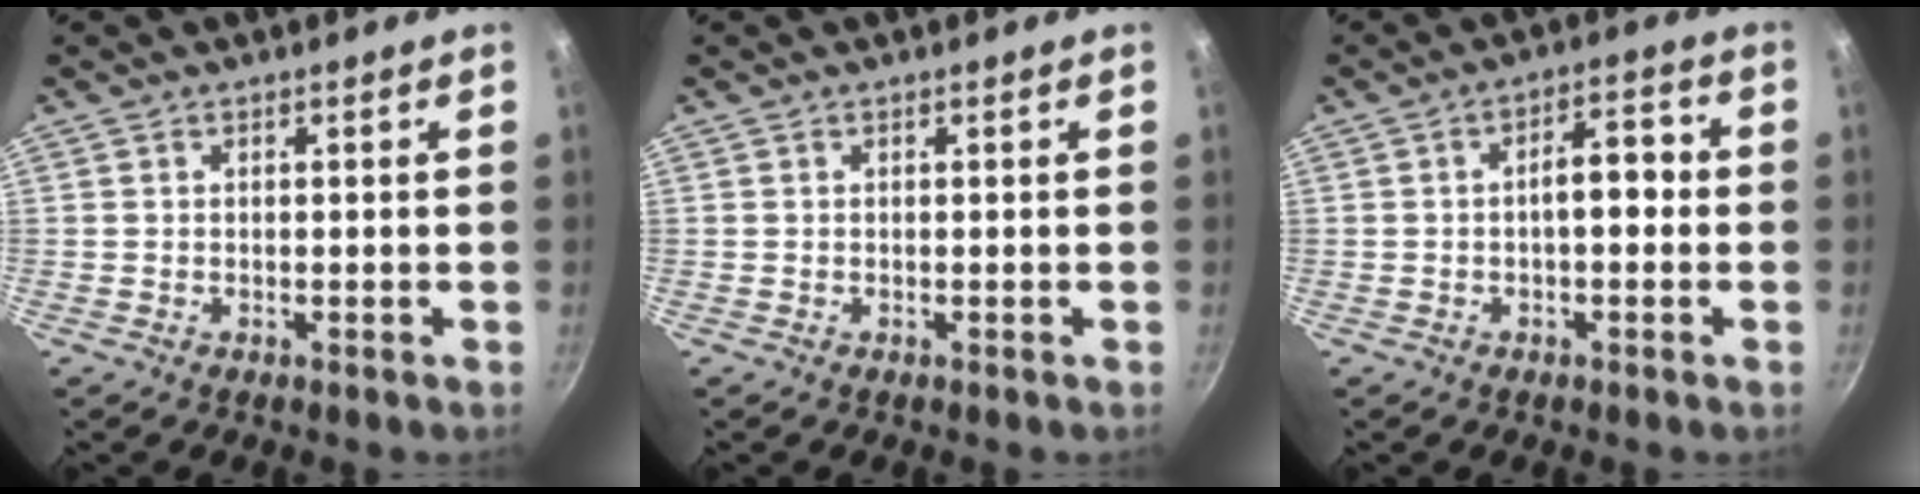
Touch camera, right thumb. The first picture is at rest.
{"total": 0.0}
{"total": 6.0, "force": [-0.6, 2.9, 5.2], "torque": [-0.057, 0.028, -0.015]}